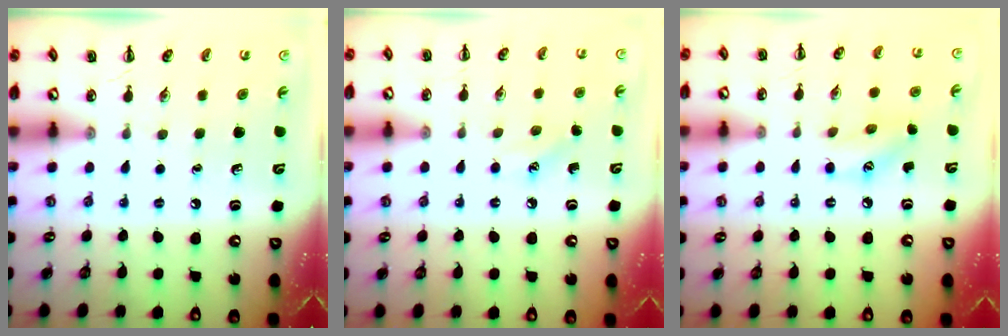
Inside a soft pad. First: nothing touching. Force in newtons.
{"total": 6.6, "press": 6.4, "slide": 1.8}
{"total": 7.7, "press": 7.6, "slide": 0.7}